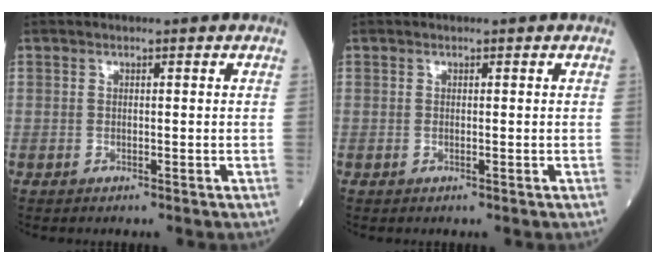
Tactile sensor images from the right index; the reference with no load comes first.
{"total": 0.0}